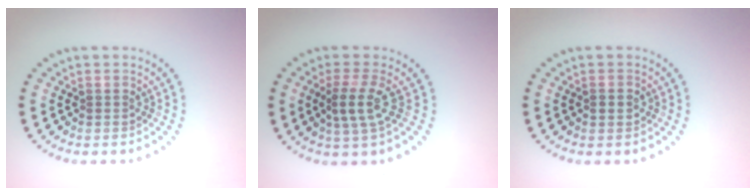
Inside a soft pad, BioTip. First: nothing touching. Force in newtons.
{"total": 2.9, "press": 2.5, "slide": 1.3}
{"total": 1.4, "press": 1.4, "slide": 0.0}